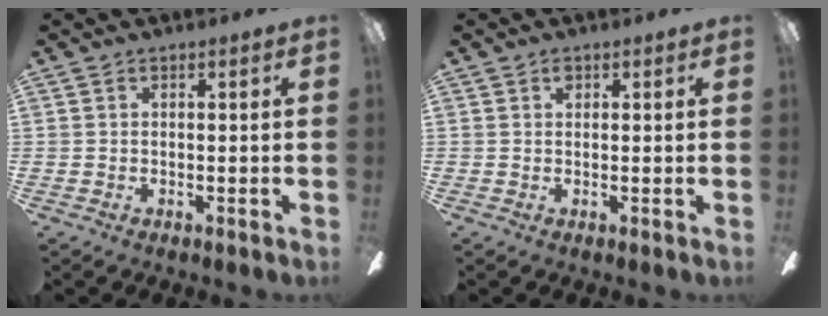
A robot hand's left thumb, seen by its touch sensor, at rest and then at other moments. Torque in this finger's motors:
{"motor_torque": [-0.03, 0.08, 0.23, -0.39, 0.00]}